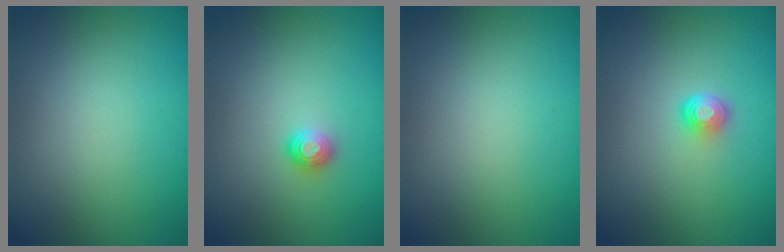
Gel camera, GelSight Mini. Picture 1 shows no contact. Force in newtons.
{"total": 1.1, "press": 1.1, "slide": 0.1}
{"total": 0.0}
{"total": 1.6, "press": 1.1, "slide": 1.1}